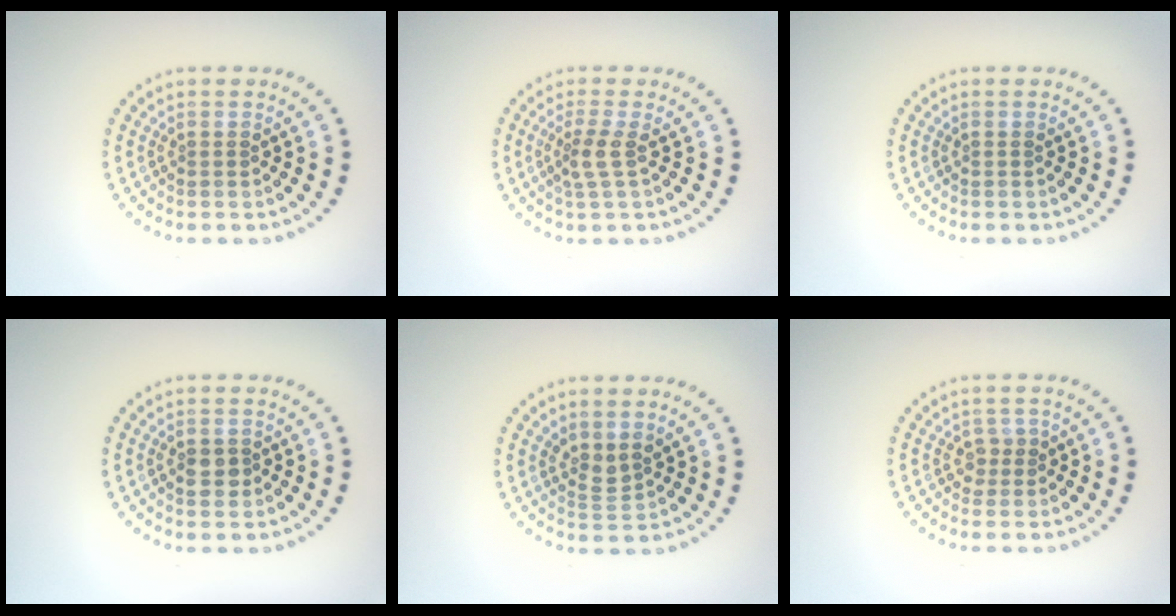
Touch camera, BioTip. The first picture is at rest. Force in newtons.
{"total": 2.1, "press": 1.6, "slide": 1.3}
{"total": 0.0}
{"total": 1.7, "press": 1.6, "slide": 0.5}
{"total": 1.8, "press": 1.4, "slide": 1.2}
{"total": 1.4, "press": 1.1, "slide": 0.9}